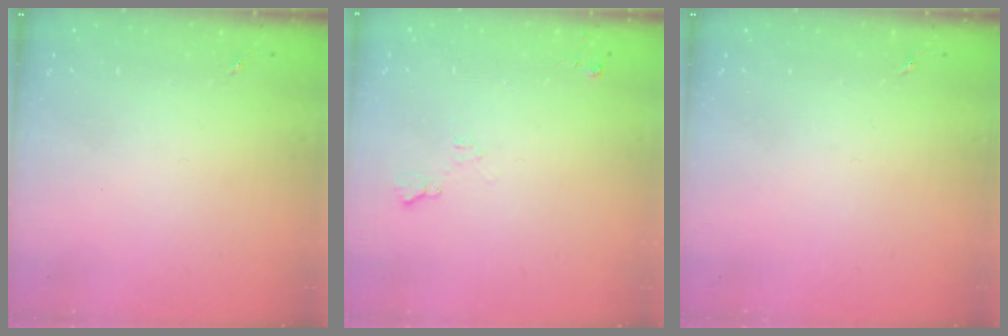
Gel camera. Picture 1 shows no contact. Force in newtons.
{"total": 6.0, "press": 6.0, "slide": 1.0}
{"total": 0.0}